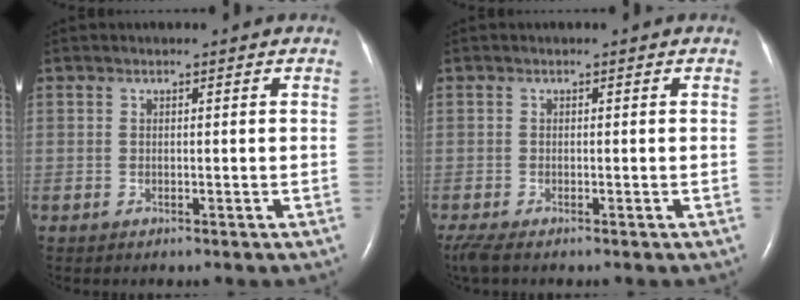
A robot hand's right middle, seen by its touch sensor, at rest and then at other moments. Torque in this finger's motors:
{"motor_torque": [0.60, -0.76, 0.08, 0.05]}